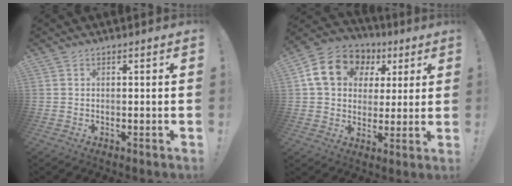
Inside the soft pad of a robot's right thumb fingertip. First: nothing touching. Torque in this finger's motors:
{"motor_torque": [0.33, 0.54, 0.92, 0.30, 0.07]}